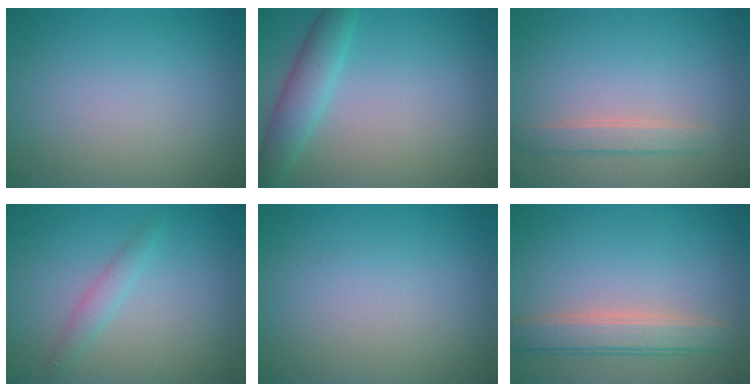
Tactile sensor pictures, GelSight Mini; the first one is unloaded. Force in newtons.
{"total": 3.4, "press": 3.4, "slide": 0.1}
{"total": 1.9, "press": 1.9, "slide": 0.3}
{"total": 1.5, "press": 1.5, "slide": 0.0}
{"total": 0.0}
{"total": 3.7, "press": 3.7, "slide": 0.3}